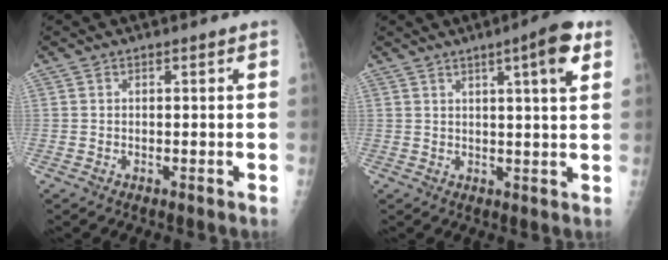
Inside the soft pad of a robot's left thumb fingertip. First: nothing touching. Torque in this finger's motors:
{"motor_torque": [0.03, 0.13, -0.07, -0.13, 0.14]}